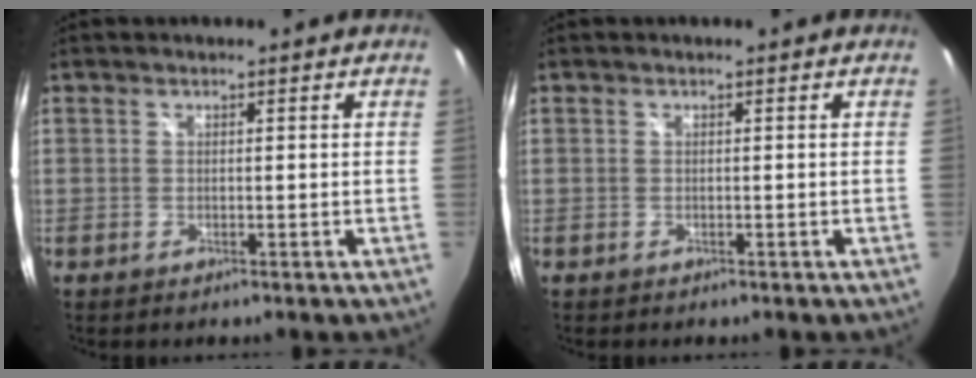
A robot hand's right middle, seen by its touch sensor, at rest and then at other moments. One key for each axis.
{"total": 0.0}